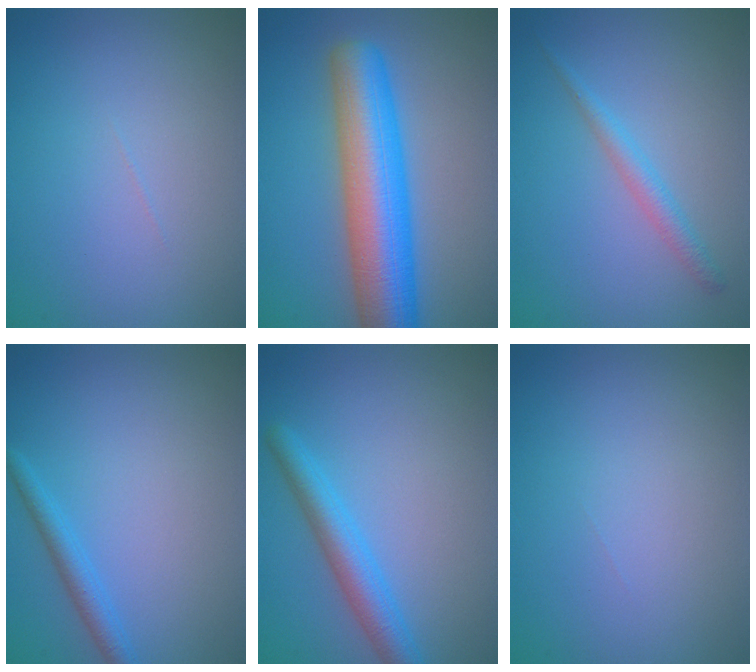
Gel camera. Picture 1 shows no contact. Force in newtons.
{"total": 9.8, "press": 9.8, "slide": 0.2}
{"total": 1.7, "press": 1.7, "slide": 0.1}
{"total": 1.9, "press": 1.9, "slide": 0.2}
{"total": 3.6, "press": 3.6, "slide": 0.1}
{"total": 0.0}